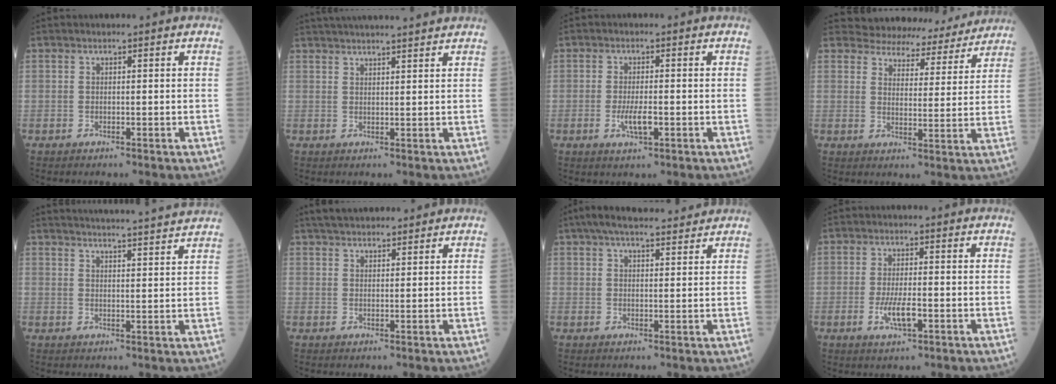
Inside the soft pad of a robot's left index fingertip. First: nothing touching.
{"total": 13.0, "force": [11.9, 0.4, 5.2], "torque": [-0.086, 0.029, 0.163]}
{"total": 3.4, "force": [-1.1, 0.8, 3.2], "torque": [-0.065, -0.003, -0.017]}
{"total": 14.5, "force": [13.8, 3.9, 1.9], "torque": [-0.002, -0.007, 0.158]}
{"total": 17.4, "force": [16.6, -0.8, 4.9], "torque": [-0.079, -0.020, 0.212]}
{"total": 7.9, "force": [7.0, 1.8, 3.0], "torque": [-0.043, 0.035, 0.109]}
{"total": 11.4, "force": [9.9, 2.1, 5.2], "torque": [-0.079, 0.035, 0.138]}
{"total": 4.5, "force": [-1.6, 1.0, 4.1], "torque": [-0.084, -0.004, -0.026]}